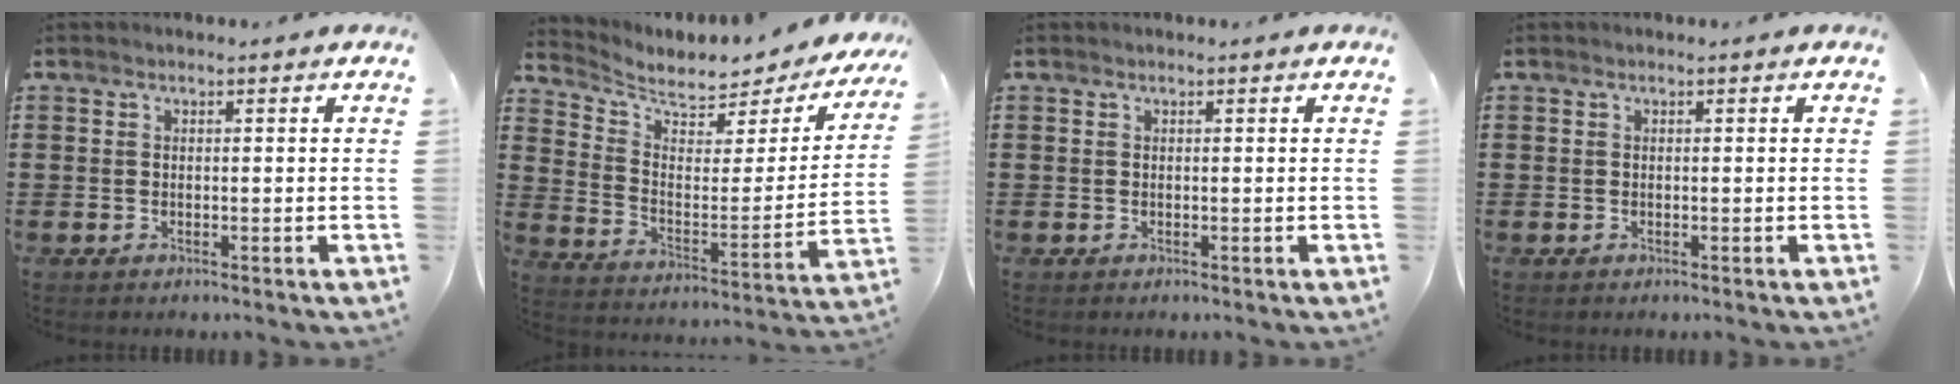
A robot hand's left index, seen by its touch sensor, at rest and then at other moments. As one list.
[{"total": 4.7, "force": [4.0, 1.9, 1.7], "torque": [-0.052, -0.038, 0.064]}, {"total": 0.0}, {"total": 0.0}]